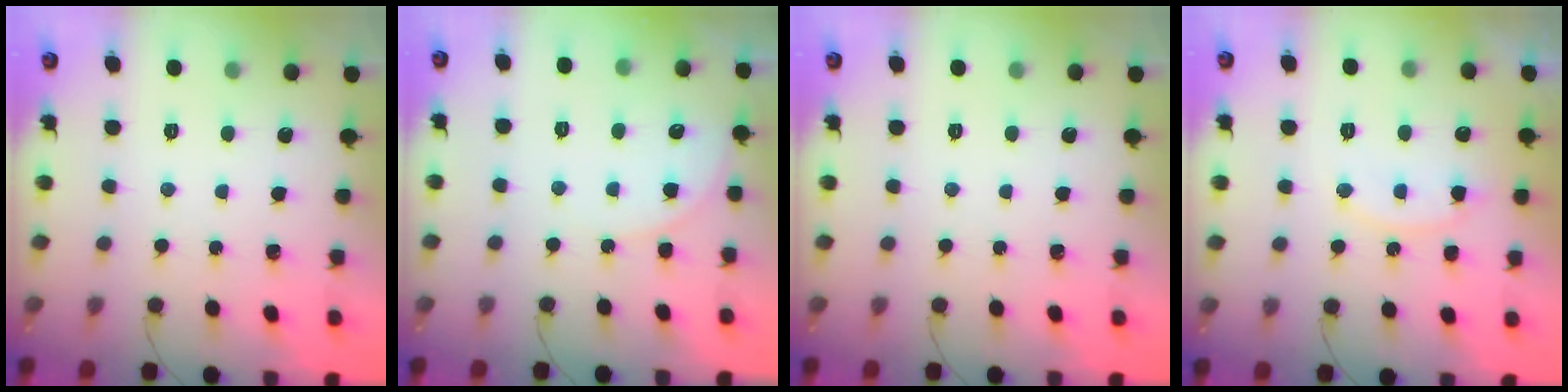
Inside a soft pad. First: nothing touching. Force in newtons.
{"total": 6.7, "press": 6.7, "slide": 0.5}
{"total": 0.0}
{"total": 11.3, "press": 11.3, "slide": 0.9}